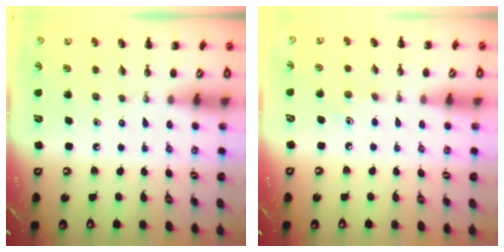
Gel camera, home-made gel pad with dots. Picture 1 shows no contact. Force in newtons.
{"total": 2.8, "press": 2.7, "slide": 0.8}